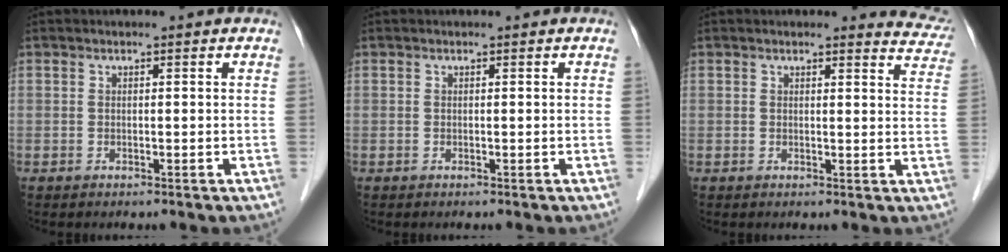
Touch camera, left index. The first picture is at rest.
{"total": 0.0}
{"total": 5.7, "force": [5.6, 1.2, 0.4], "torque": [0.014, -0.029, 0.028]}